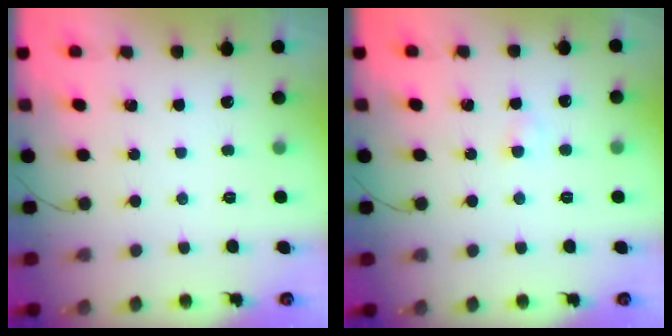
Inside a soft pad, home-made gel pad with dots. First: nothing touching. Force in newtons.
{"total": 2.2, "press": 2.1, "slide": 0.8}